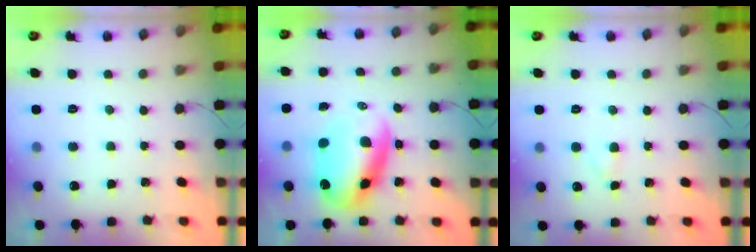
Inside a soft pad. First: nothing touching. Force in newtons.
{"total": 11.2, "press": 10.9, "slide": 2.6}
{"total": 1.6, "press": 1.4, "slide": 0.7}